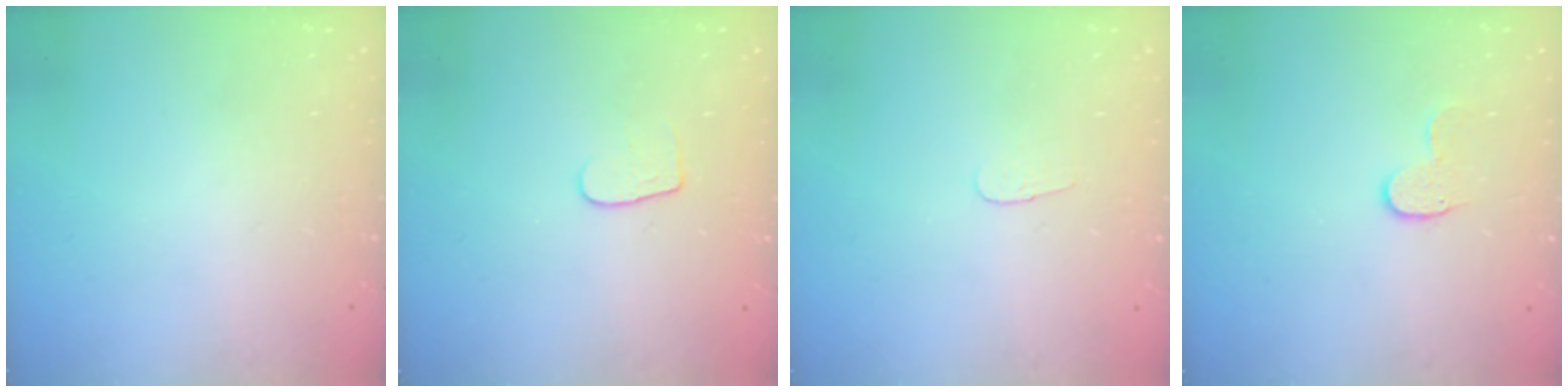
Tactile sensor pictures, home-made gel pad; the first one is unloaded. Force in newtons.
{"total": 4.3, "press": 4.3, "slide": 0.5}
{"total": 2.8, "press": 2.8, "slide": 0.3}
{"total": 6.0, "press": 6.0, "slide": 0.6}